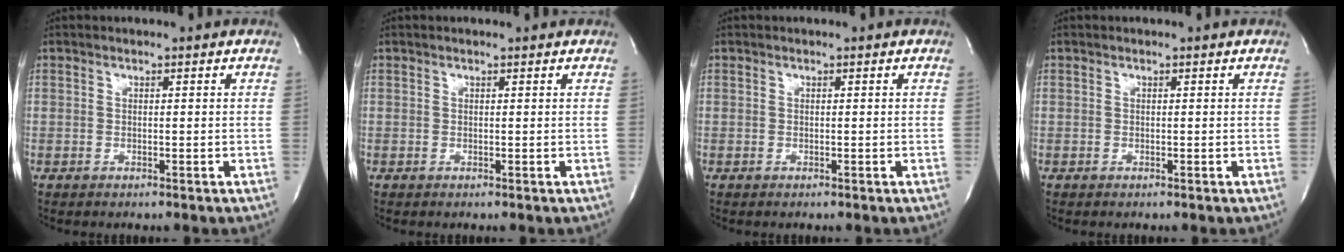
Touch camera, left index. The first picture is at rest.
{"total": 0.7, "force": [0.7, 0.0, 0.2], "torque": [-0.007, 0.005, 0.010]}
{"total": 0.0}
{"total": 0.0}